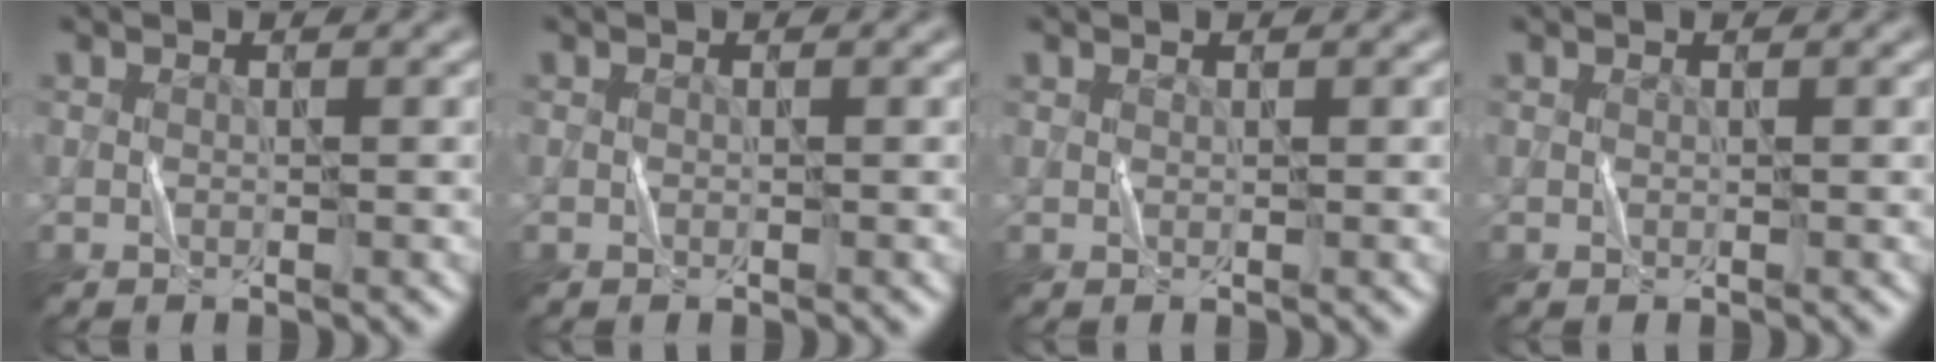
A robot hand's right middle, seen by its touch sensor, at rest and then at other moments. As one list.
[{"total": 0.0}, {"total": 0.0}, {"total": 0.0}]